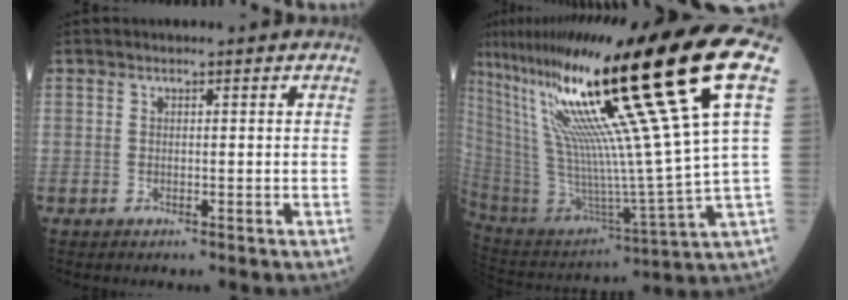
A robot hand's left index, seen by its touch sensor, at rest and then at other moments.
{"total": 30.8, "force": [15.1, -1.4, 26.8], "torque": [-0.462, -0.007, 0.256]}